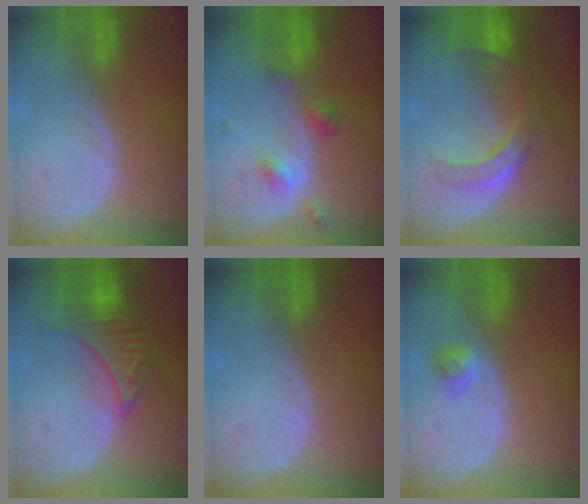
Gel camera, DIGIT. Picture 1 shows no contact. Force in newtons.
{"total": 4.5, "press": 4.0, "slide": 1.9}
{"total": 7.0, "press": 6.9, "slide": 1.0}
{"total": 6.8, "press": 6.8, "slide": 0.2}
{"total": 0.0}
{"total": 2.4, "press": 2.0, "slide": 1.3}